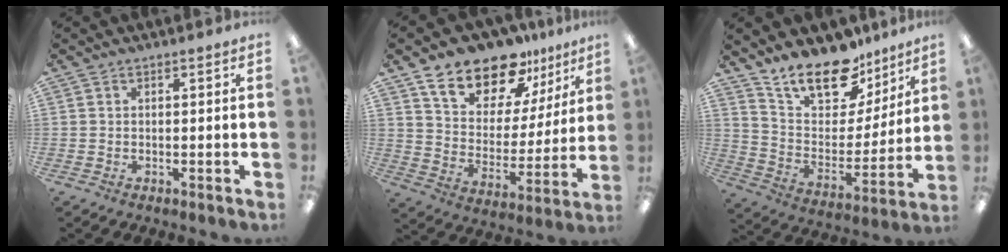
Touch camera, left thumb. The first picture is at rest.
{"total": 15.7, "force": [13.1, 7.1, 4.9], "torque": [-0.096, -0.098, 0.240]}
{"total": 18.1, "force": [14.2, 8.4, 7.5], "torque": [-0.135, -0.100, 0.257]}